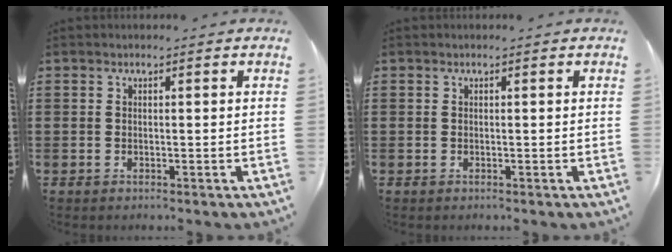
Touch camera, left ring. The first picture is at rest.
{"total": 0.0}